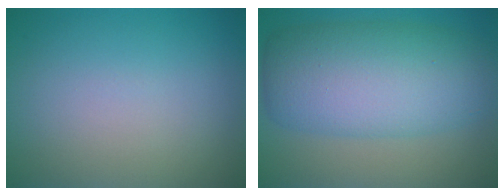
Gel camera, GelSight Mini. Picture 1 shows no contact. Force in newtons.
{"total": 9.7, "press": 9.7, "slide": 0.2}